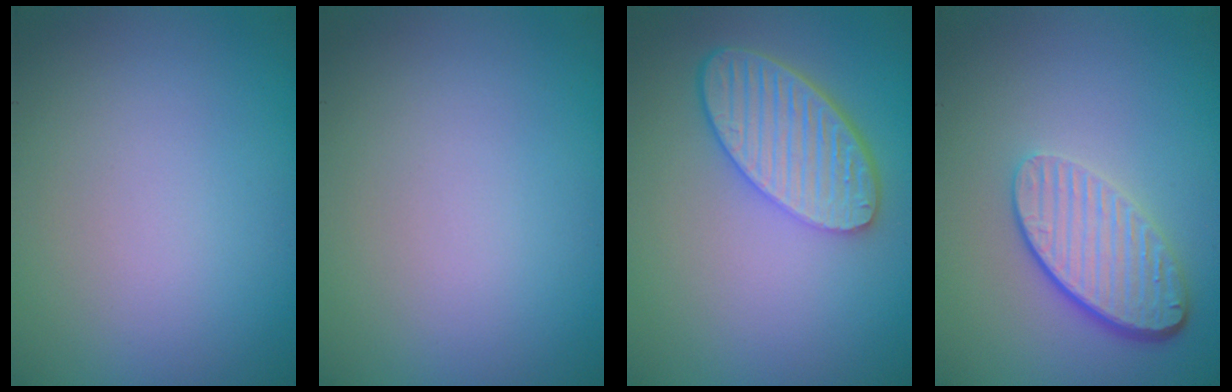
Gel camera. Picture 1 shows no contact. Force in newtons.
{"total": 0.0}
{"total": 5.6, "press": 4.5, "slide": 3.3}
{"total": 4.4, "press": 3.1, "slide": 3.1}